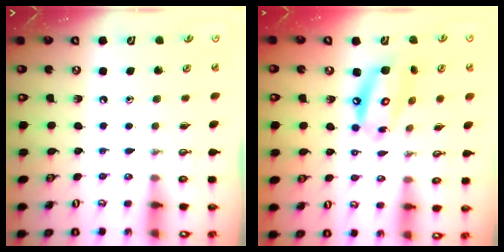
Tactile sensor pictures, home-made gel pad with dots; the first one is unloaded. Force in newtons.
{"total": 12.4, "press": 12.3, "slide": 1.2}